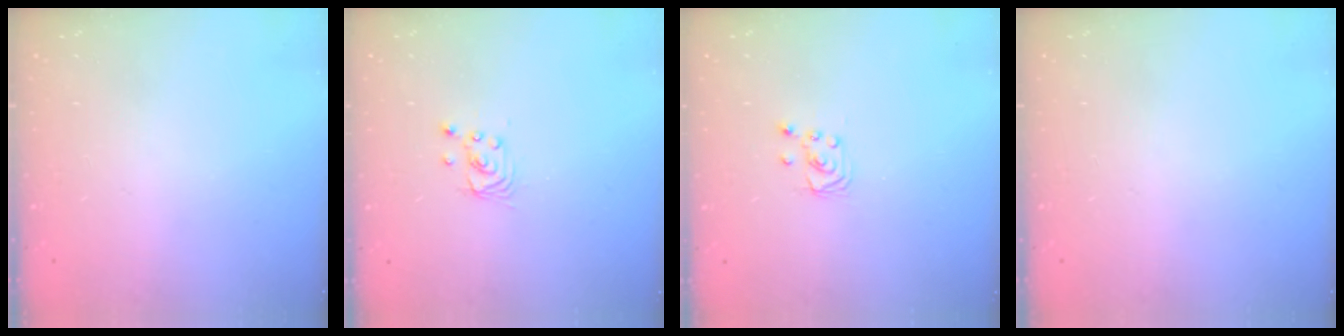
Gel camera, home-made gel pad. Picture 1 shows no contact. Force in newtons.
{"total": 2.5, "press": 2.5, "slide": 0.1}
{"total": 2.3, "press": 2.2, "slide": 0.3}
{"total": 0.0}